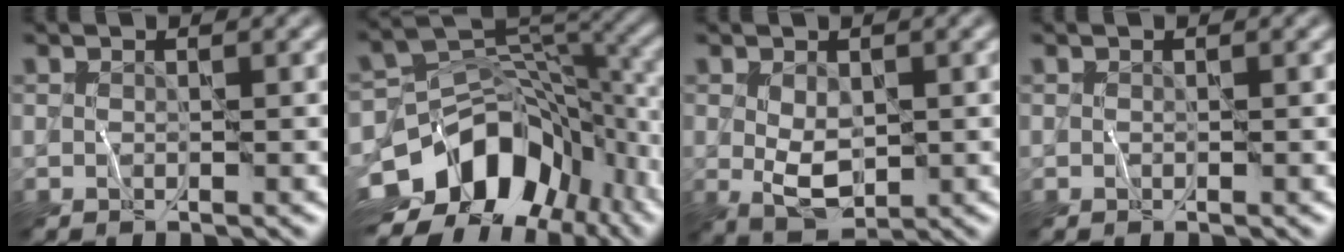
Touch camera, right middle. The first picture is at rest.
{"total": 13.0, "force": [-5.4, 8.8, 7.9], "torque": [-0.134, 0.002, -0.099]}
{"total": 3.6, "force": [0.1, 2.1, 2.9], "torque": [-0.053, -0.010, 0.006]}
{"total": 0.0}